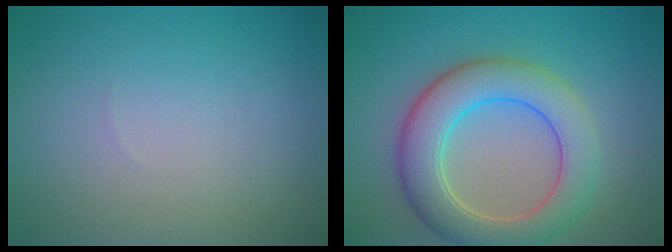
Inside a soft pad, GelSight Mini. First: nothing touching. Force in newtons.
{"total": 7.1, "press": 7.1, "slide": 0.4}